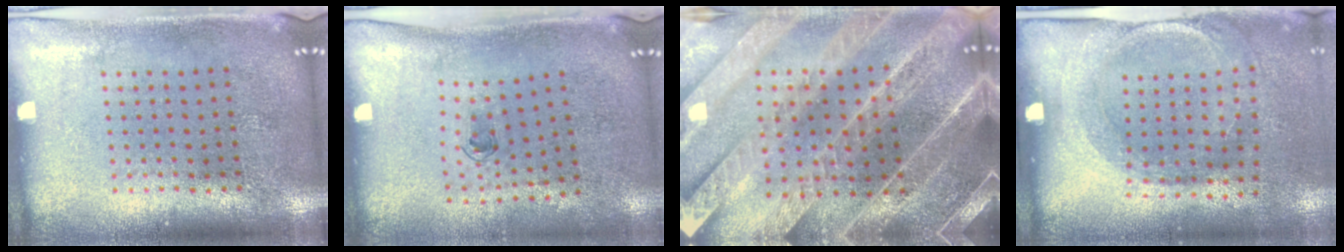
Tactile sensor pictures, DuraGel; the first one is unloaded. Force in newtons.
{"total": 0.7, "press": 0.4, "slide": 0.6}
{"total": 4.0, "press": 3.7, "slide": 1.4}
{"total": 1.7, "press": 1.3, "slide": 1.1}